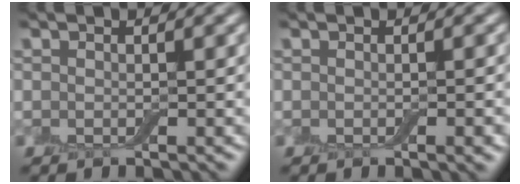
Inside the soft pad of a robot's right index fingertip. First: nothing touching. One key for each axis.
{"total": 1.3, "fx": -0.4, "fy": 0.3, "fz": 1.3, "tx": -0.014, "ty": 0.000, "tz": -0.005}